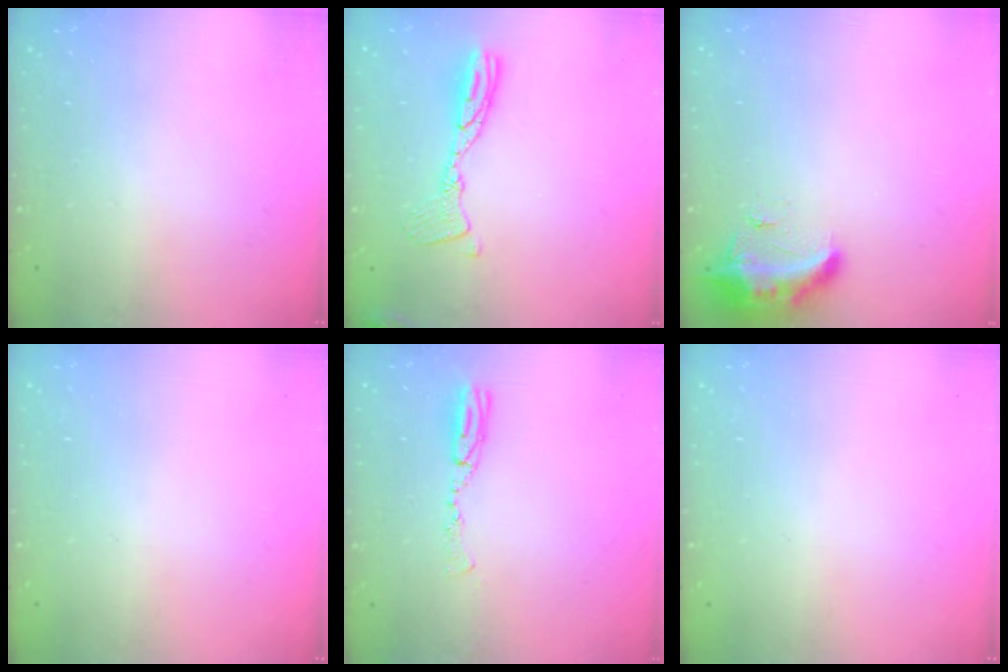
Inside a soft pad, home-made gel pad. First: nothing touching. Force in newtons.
{"total": 10.8, "press": 10.8, "slide": 1.0}
{"total": 9.5, "press": 9.4, "slide": 1.2}
{"total": 0.0}
{"total": 6.9, "press": 6.7, "slide": 1.8}
{"total": 0.0}